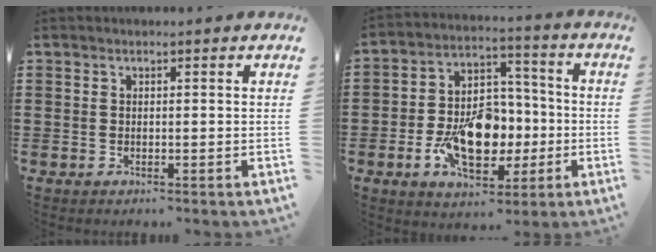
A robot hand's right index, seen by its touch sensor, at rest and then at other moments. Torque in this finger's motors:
{"motor_torque": [2.14, 0.00, 1.05, 0.21]}